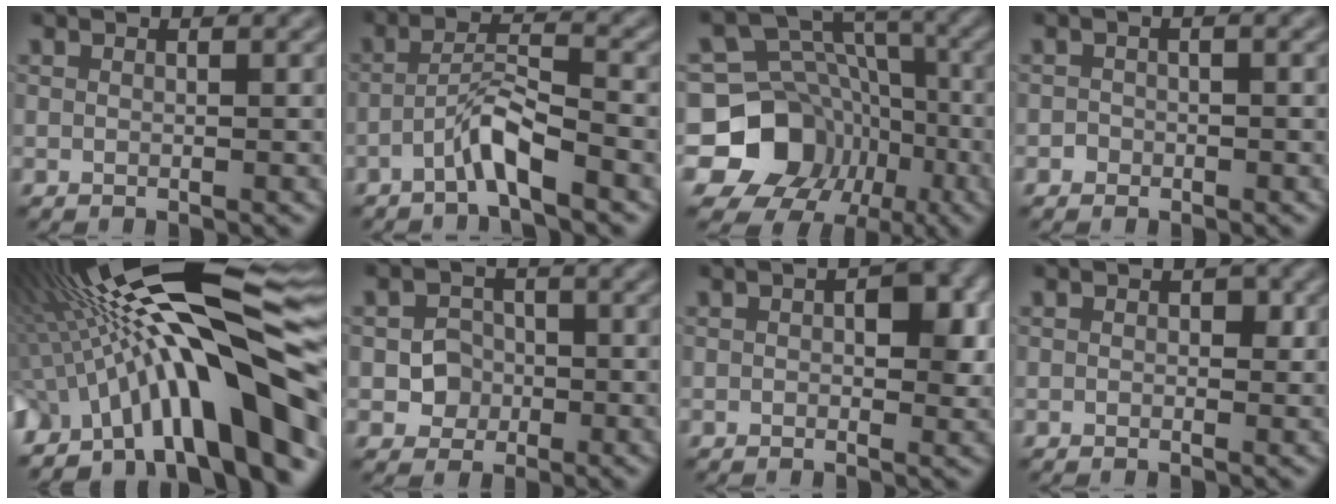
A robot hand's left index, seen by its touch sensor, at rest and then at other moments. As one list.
[{"total": 3.3, "force": [-2.1, 0.2, 2.5], "torque": [-0.050, 0.015, -0.046]}, {"total": 12.2, "force": [-4.5, 10.5, 4.3], "torque": [-0.085, 0.003, -0.103]}, {"total": 0.6, "force": [-0.4, 0.4, 0.2], "torque": [-0.004, -0.001, -0.007]}, {"total": 17.6, "force": [-2.1, 3.4, 17.2], "torque": [-0.235, 0.029, -0.048]}, {"total": 2.3, "force": [-0.4, 2.1, 0.9], "torque": [-0.002, 0.001, -0.012]}, {"total": 3.8, "force": [0.6, 1.8, 3.3], "torque": [-0.037, 0.003, 0.004]}, {"total": 0.9, "force": [0.2, 0.5, 0.7], "torque": [-0.007, -0.004, 0.002]}]